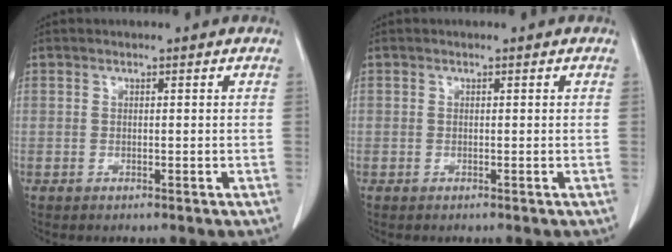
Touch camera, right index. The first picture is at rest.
{"total": 0.0}